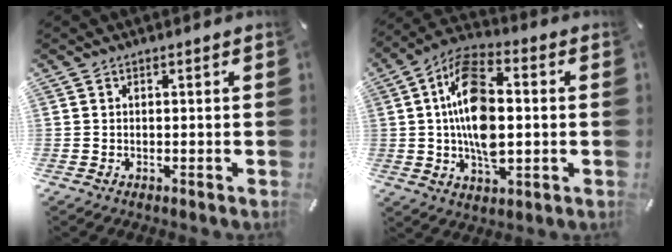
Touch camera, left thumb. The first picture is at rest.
{"total": 15.4, "force": [0.1, 8.5, 12.8], "torque": [-0.255, 0.001, -0.001]}